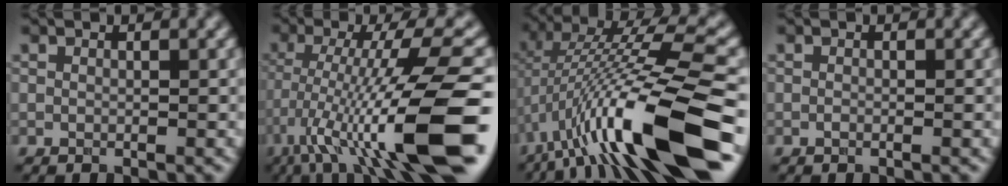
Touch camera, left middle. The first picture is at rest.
{"total": 12.6, "force": [-5.8, 2.0, 11.0], "torque": [-0.193, 0.006, -0.078]}
{"total": 12.3, "force": [-4.3, 2.3, 11.3], "torque": [-0.215, 0.018, -0.058]}
{"total": 0.0}